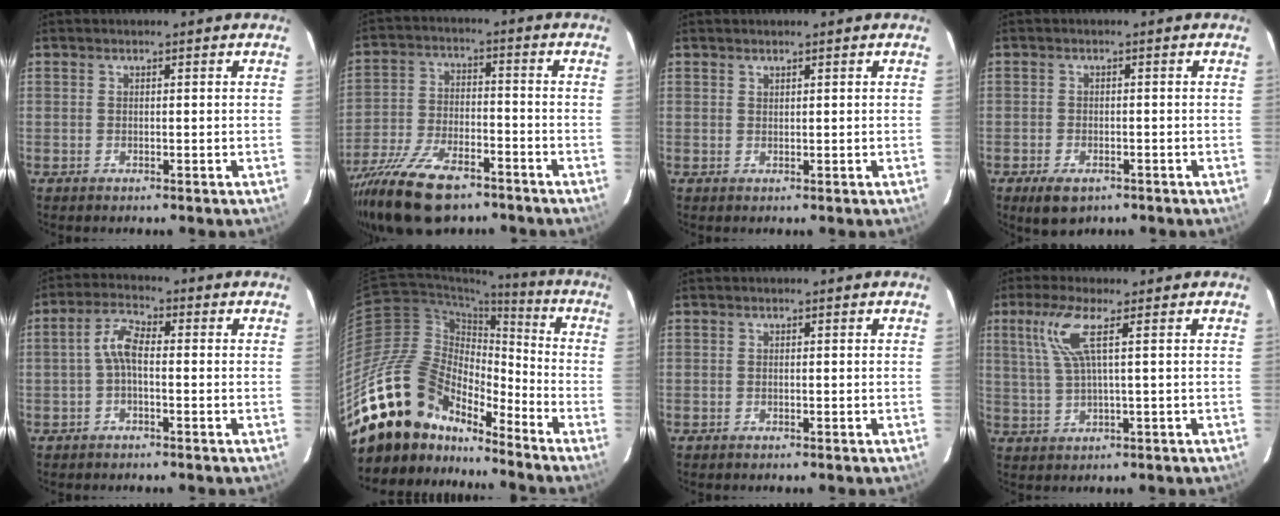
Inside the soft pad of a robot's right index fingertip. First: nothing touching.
{"total": 17.1, "force": [-12.4, 7.0, 9.5], "torque": [-0.210, -0.032, -0.220]}
{"total": 0.5, "force": [0.5, 0.1, 0.0], "torque": [0.001, 0.000, 0.011]}
{"total": 4.8, "force": [-3.0, 2.6, 2.8], "torque": [-0.062, -0.014, -0.047]}
{"total": 4.3, "force": [-0.8, 1.7, 3.8], "torque": [-0.085, 0.017, -0.019]}
{"total": 22.5, "force": [-17.7, 10.7, 8.7], "torque": [-0.165, 0.012, -0.307]}
{"total": 0.0}
{"total": 6.5, "force": [2.4, 0.1, 6.0], "torque": [-0.127, 0.004, 0.057]}